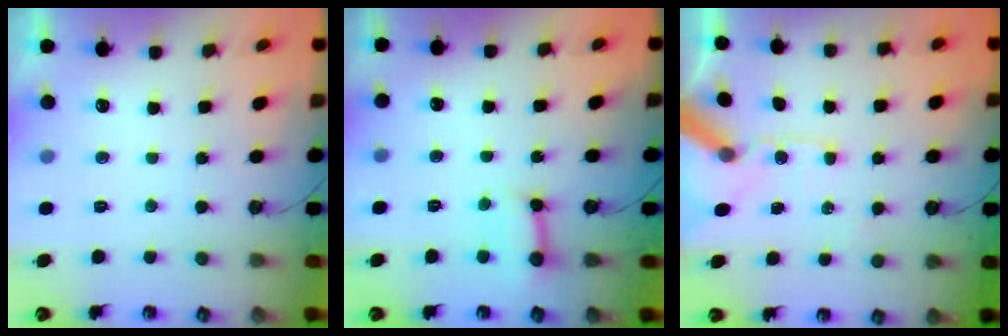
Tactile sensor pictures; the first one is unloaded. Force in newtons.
{"total": 7.3, "press": 7.2, "slide": 0.8}
{"total": 12.1, "press": 12.0, "slide": 1.8}